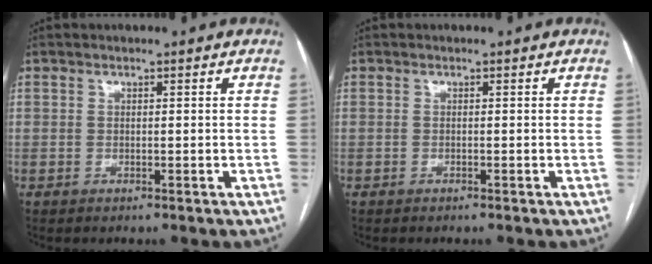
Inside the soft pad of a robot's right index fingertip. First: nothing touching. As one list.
[{"total": 0.0}]